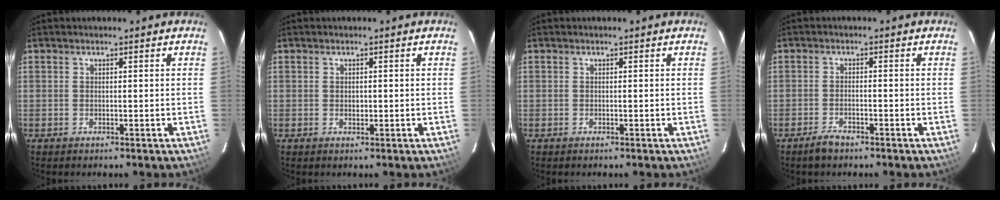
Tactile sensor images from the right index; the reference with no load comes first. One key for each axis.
{"total": 0.9, "fx": 0.0, "fy": 0.8, "fz": 0.5, "tx": -0.006, "ty": 0.002, "tz": 0.001}
{"total": 0.0}
{"total": 3.0, "fx": -2.4, "fy": 1.0, "fz": 1.5, "tx": -0.040, "ty": -0.002, "tz": -0.046}